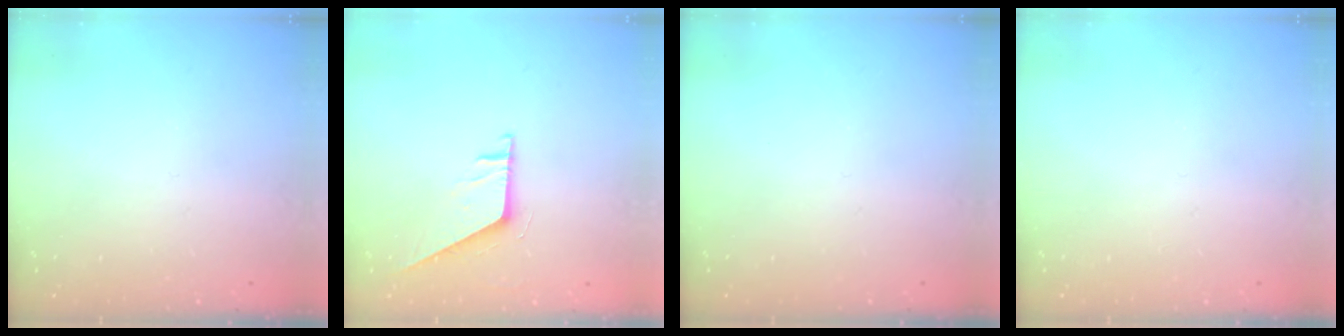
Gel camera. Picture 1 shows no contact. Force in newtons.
{"total": 5.4, "press": 5.4, "slide": 0.5}
{"total": 0.0}
{"total": 0.0}